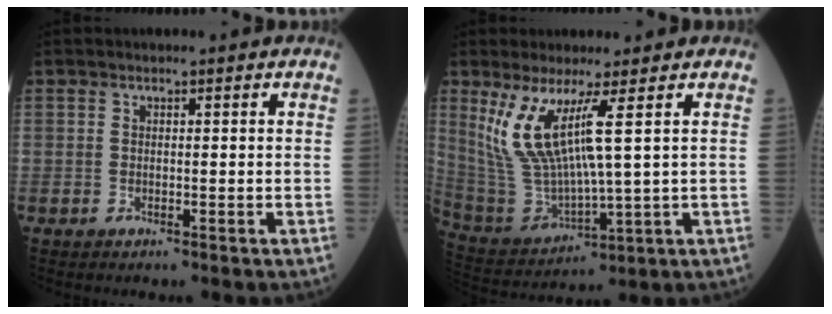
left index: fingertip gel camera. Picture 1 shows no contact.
{"total": 10.8, "force": [4.5, 0.7, 9.8], "torque": [-0.225, -0.018, 0.103]}